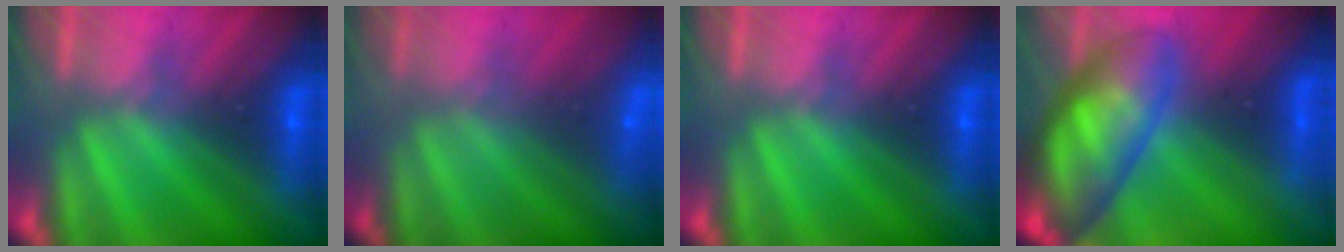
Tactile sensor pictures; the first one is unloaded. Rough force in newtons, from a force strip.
{"total": 2.9}
{"total": 0.0}
{"total": 9.5}